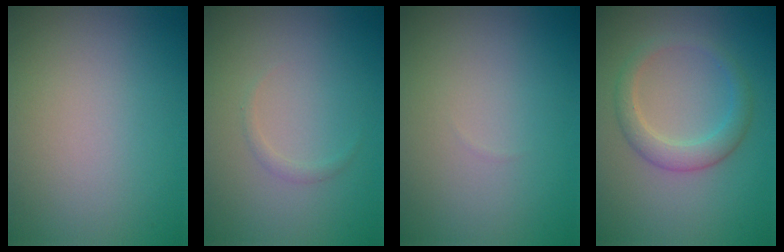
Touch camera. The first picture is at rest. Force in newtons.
{"total": 0.6, "press": 0.6, "slide": 0.0}
{"total": 0.0}
{"total": 2.8, "press": 2.8, "slide": 0.2}